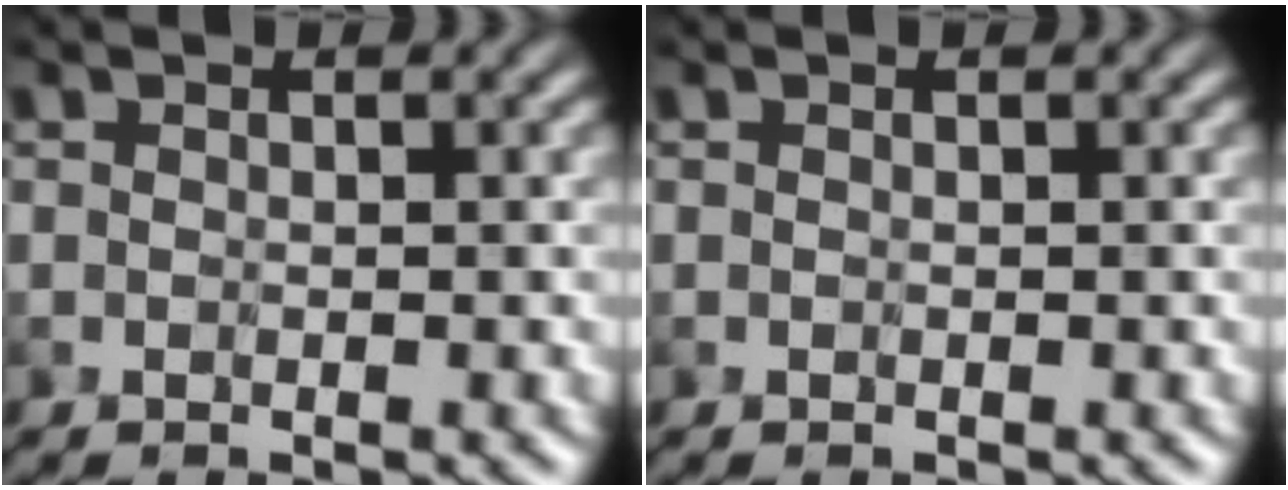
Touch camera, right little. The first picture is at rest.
{"total": 0.0}